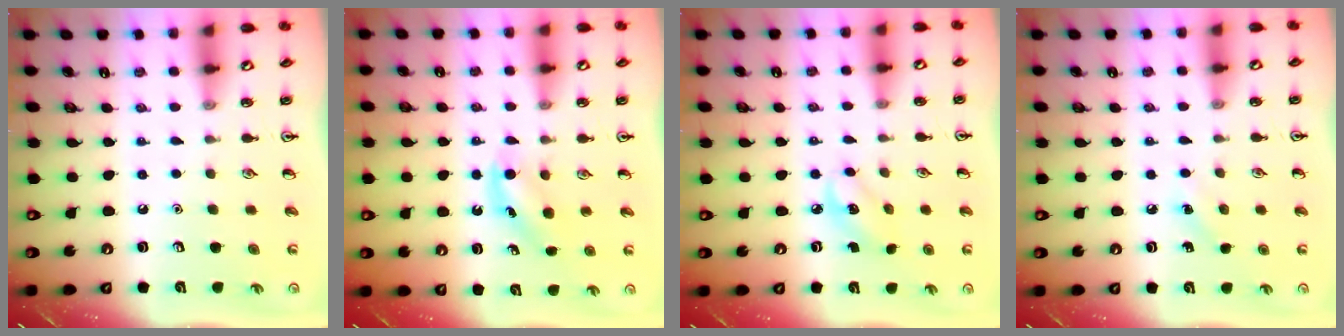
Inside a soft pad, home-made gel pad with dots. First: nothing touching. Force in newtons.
{"total": 6.0, "press": 5.7, "slide": 1.6}
{"total": 3.0, "press": 2.9, "slide": 0.8}
{"total": 6.3, "press": 5.9, "slide": 2.2}